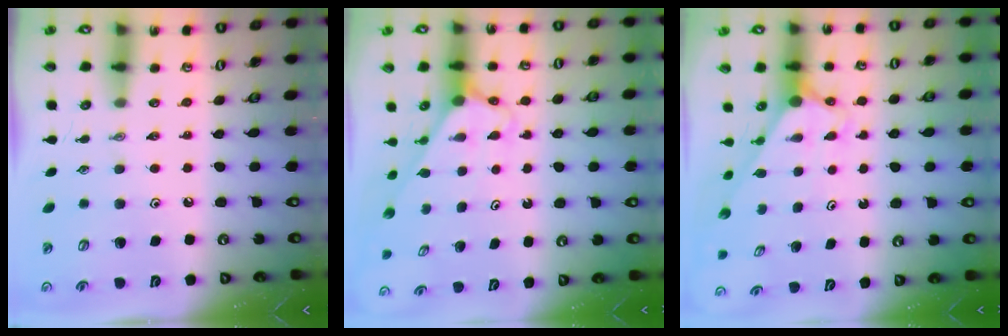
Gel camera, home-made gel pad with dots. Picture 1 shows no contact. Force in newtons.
{"total": 2.6, "press": 2.6, "slide": 0.2}
{"total": 2.8, "press": 2.8, "slide": 0.1}